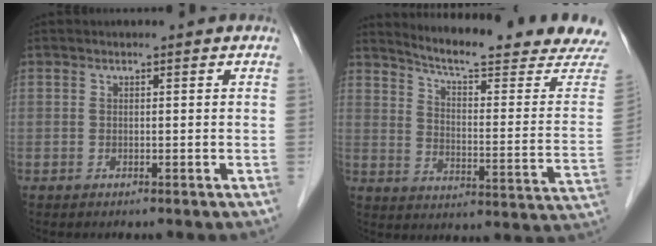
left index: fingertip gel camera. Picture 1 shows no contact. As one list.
[{"total": 20.8, "force": [19.4, -0.1, 7.7], "torque": [-0.121, -0.091, 0.244]}]